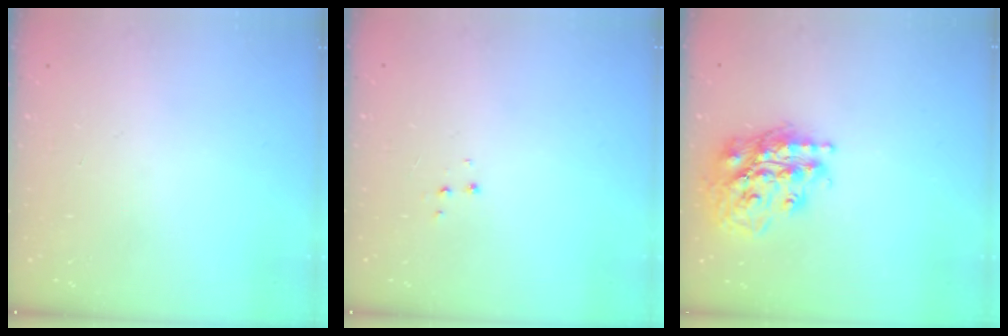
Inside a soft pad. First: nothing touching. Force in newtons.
{"total": 3.4, "press": 3.3, "slide": 0.6}
{"total": 19.9, "press": 19.8, "slide": 2.4}